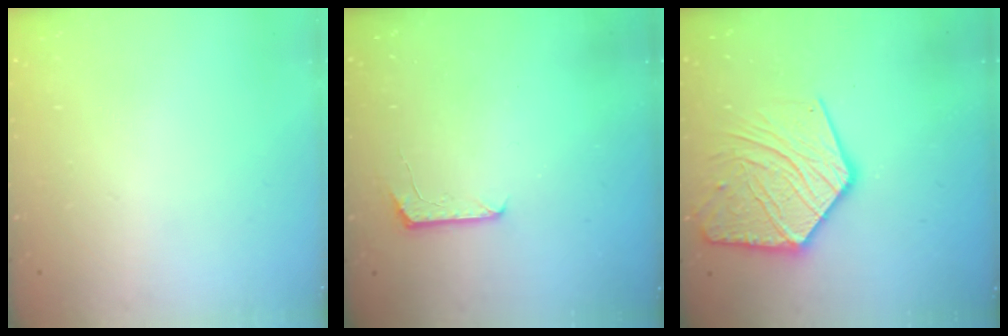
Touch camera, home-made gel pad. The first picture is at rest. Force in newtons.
{"total": 6.1, "press": 6.1, "slide": 0.6}
{"total": 17.3, "press": 17.2, "slide": 1.7}